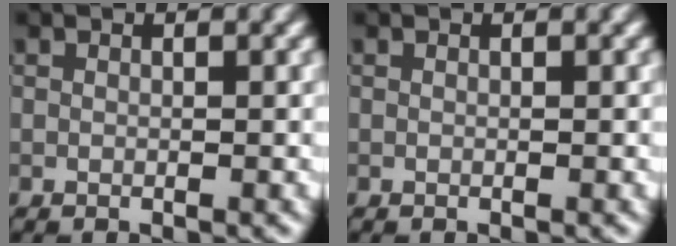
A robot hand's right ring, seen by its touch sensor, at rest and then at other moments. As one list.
[{"total": 0.0}]